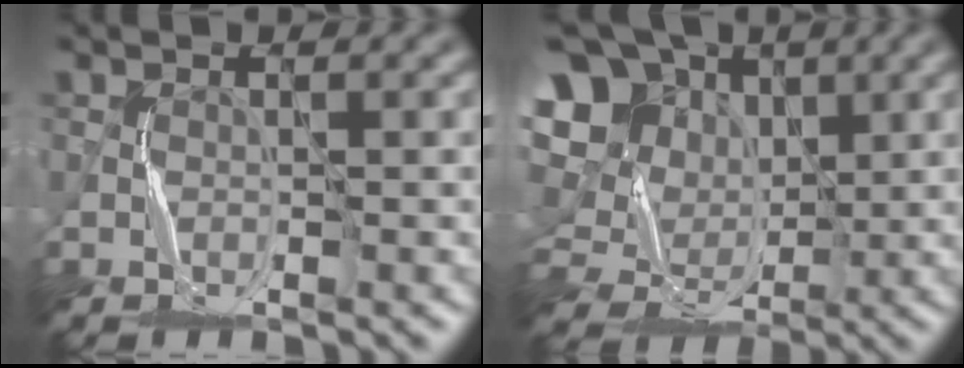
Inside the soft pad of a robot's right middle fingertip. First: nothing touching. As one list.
[{"total": 14.2, "force": [5.0, 11.4, 6.9], "torque": [-0.194, 0.038, 0.095]}]